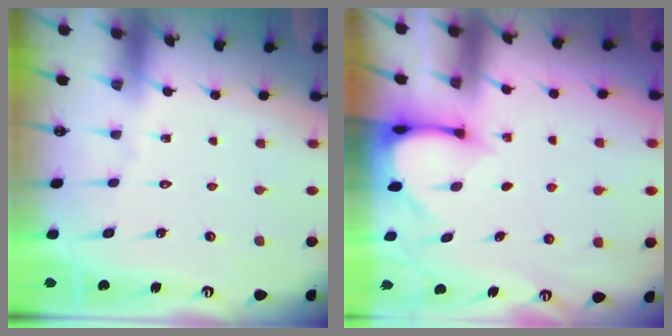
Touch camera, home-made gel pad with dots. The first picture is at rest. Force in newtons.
{"total": 3.4, "press": 3.4, "slide": 0.3}